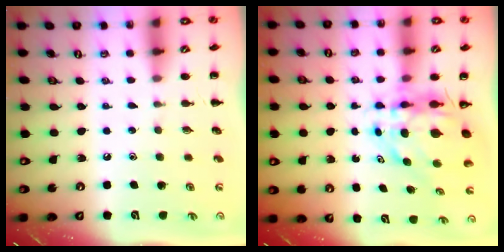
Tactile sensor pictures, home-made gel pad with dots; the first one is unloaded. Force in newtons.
{"total": 7.6, "press": 7.1, "slide": 2.7}